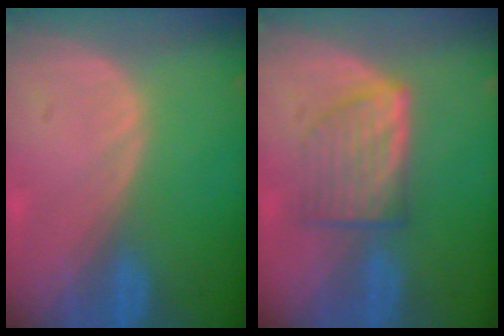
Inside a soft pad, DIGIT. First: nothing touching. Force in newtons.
{"total": 6.1, "press": 5.8, "slide": 1.7}